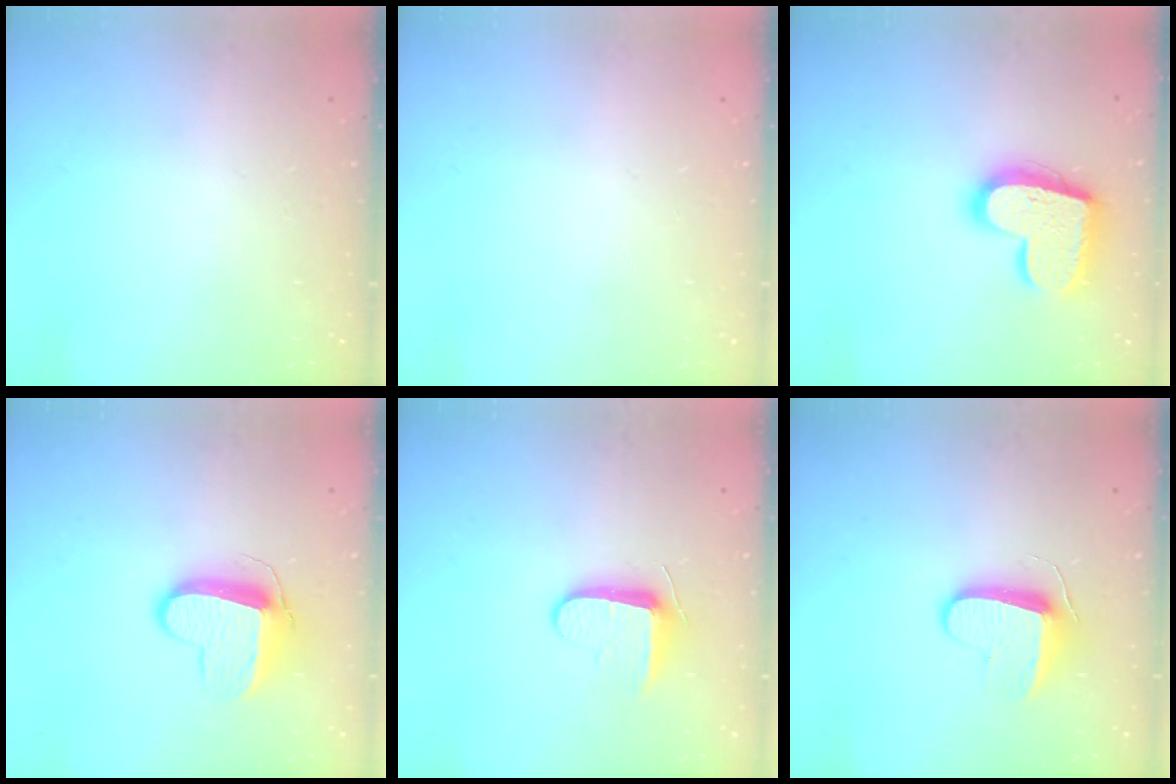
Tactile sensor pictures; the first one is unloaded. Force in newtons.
{"total": 0.0}
{"total": 18.0, "press": 18.0, "slide": 1.1}
{"total": 10.9, "press": 10.8, "slide": 0.6}
{"total": 8.7, "press": 8.6, "slide": 1.4}
{"total": 9.2, "press": 9.2, "slide": 0.7}